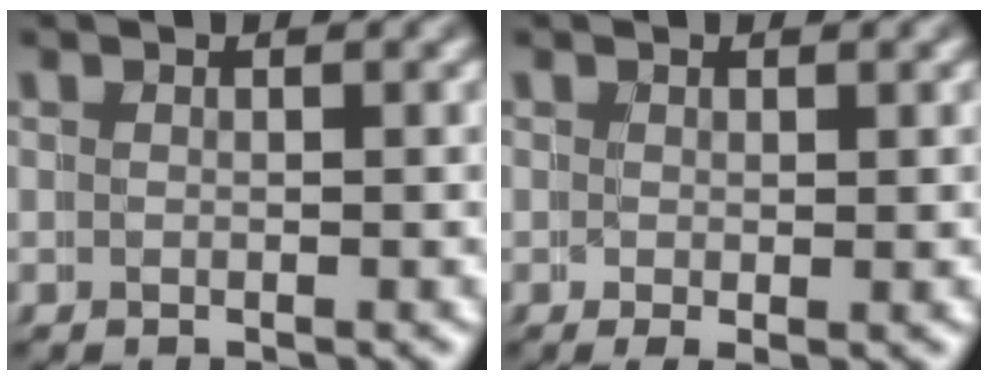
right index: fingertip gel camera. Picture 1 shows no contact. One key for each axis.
{"total": 0.7, "fx": -0.1, "fy": -0.1, "fz": 0.7, "tx": -0.007, "ty": -0.005, "tz": 0.001}